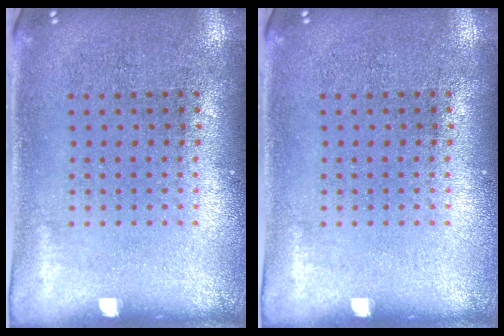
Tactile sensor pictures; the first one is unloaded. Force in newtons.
{"total": 0.0}